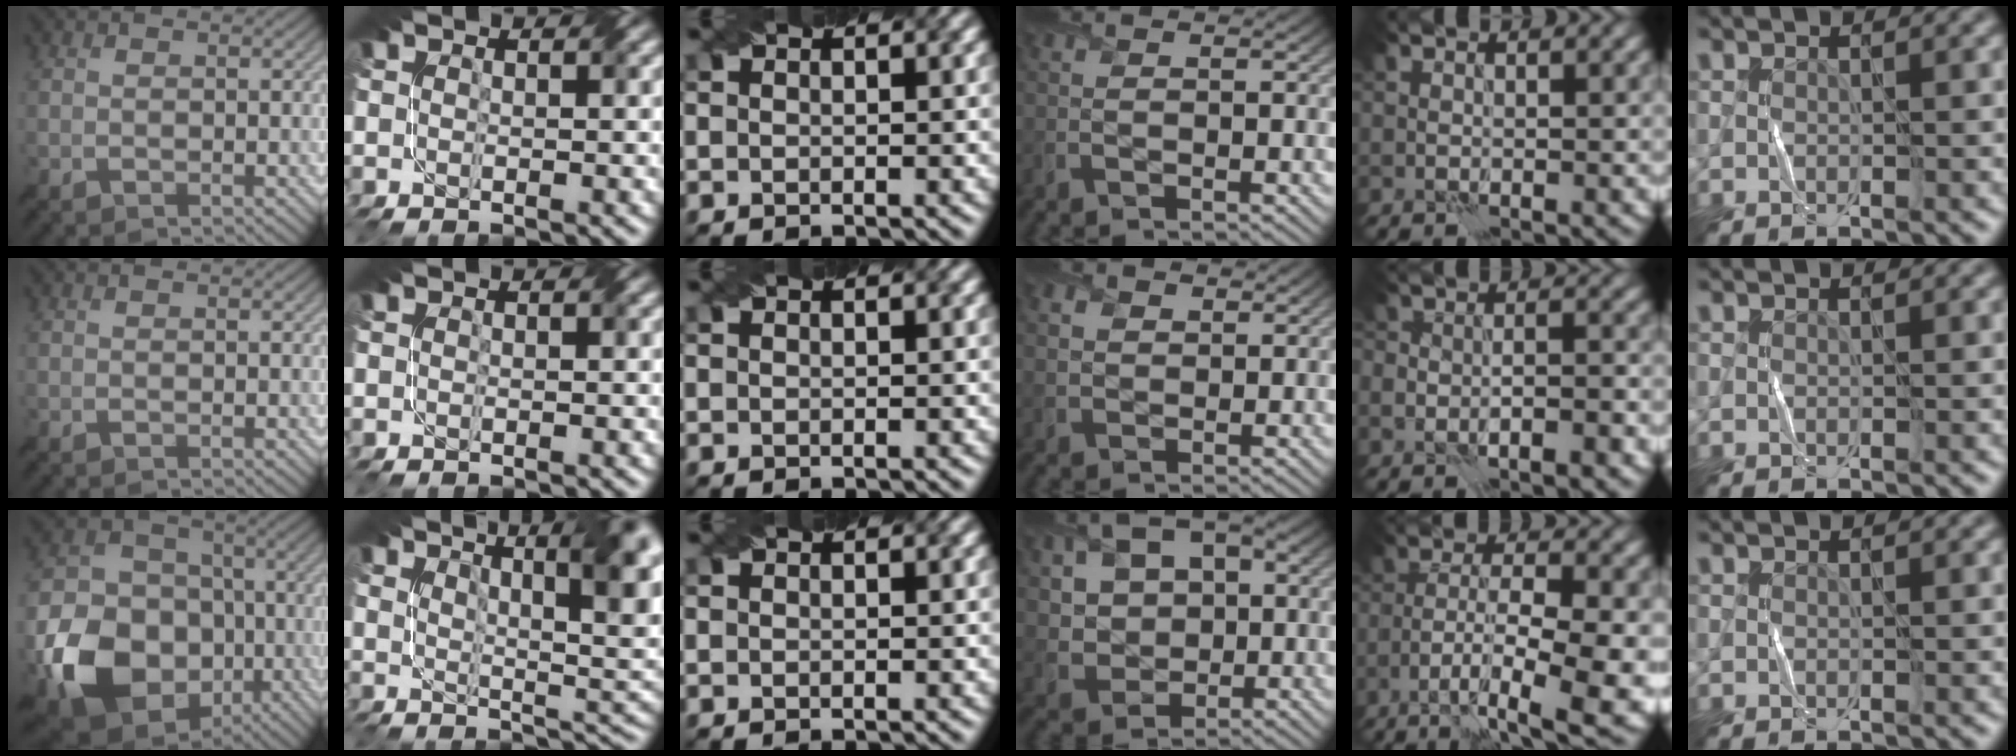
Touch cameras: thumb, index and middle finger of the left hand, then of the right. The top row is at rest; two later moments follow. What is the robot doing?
{"motion": "fold", "object": "bubble wrap"}